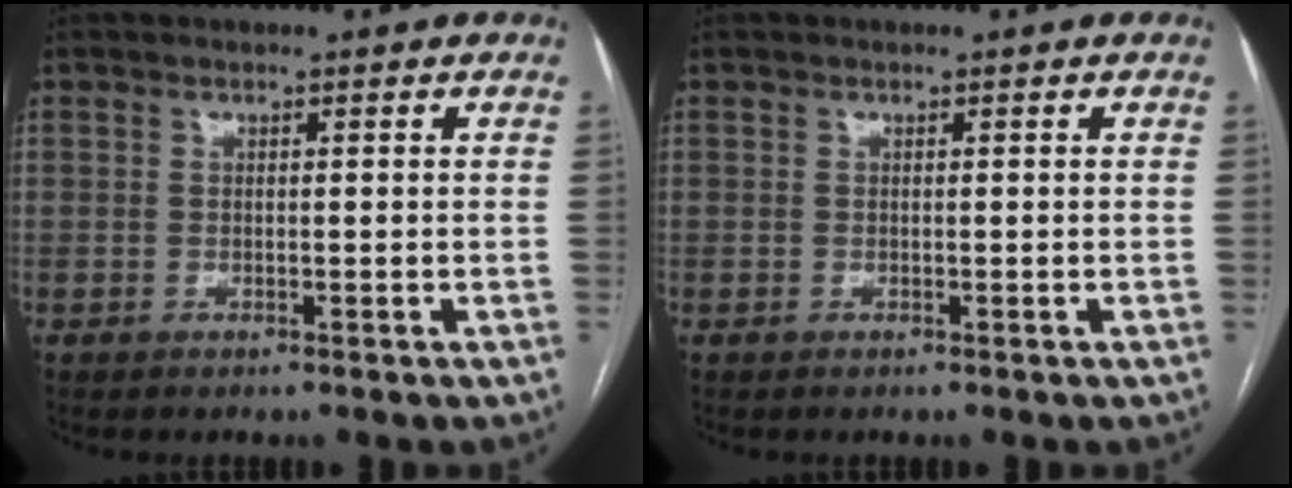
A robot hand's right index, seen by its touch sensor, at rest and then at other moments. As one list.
[{"total": 0.0}]